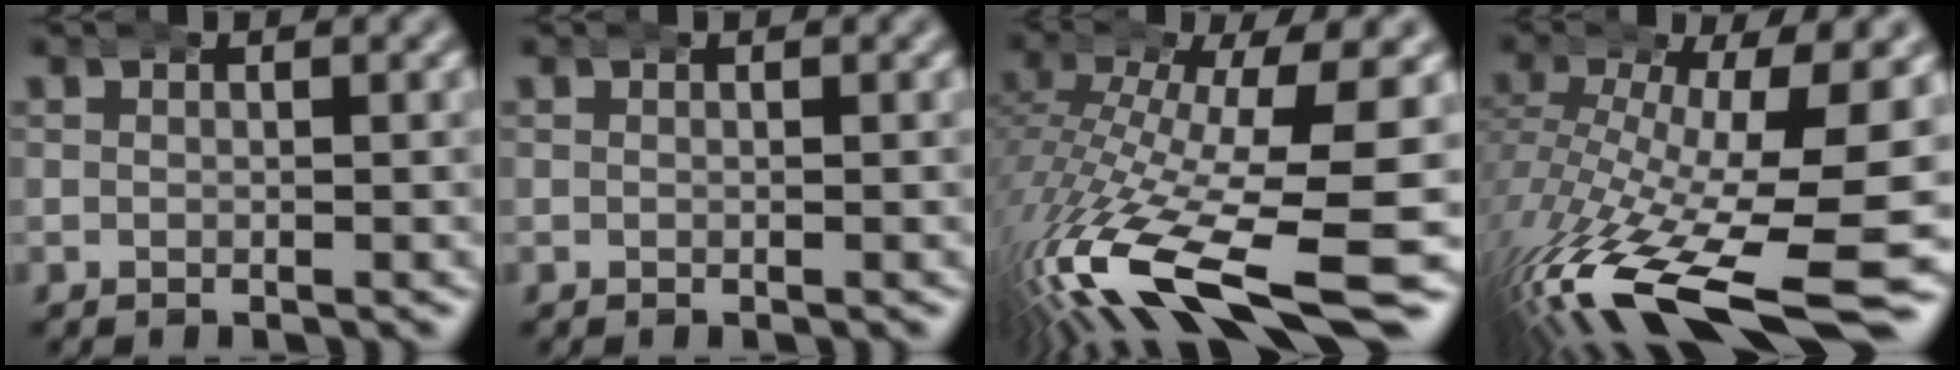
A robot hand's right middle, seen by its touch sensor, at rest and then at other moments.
{"total": 0.0}
{"total": 11.9, "force": [-4.9, 4.5, 9.9], "torque": [-0.198, -0.041, -0.055]}
{"total": 11.9, "force": [-4.8, 4.0, 10.1], "torque": [-0.181, -0.046, -0.047]}